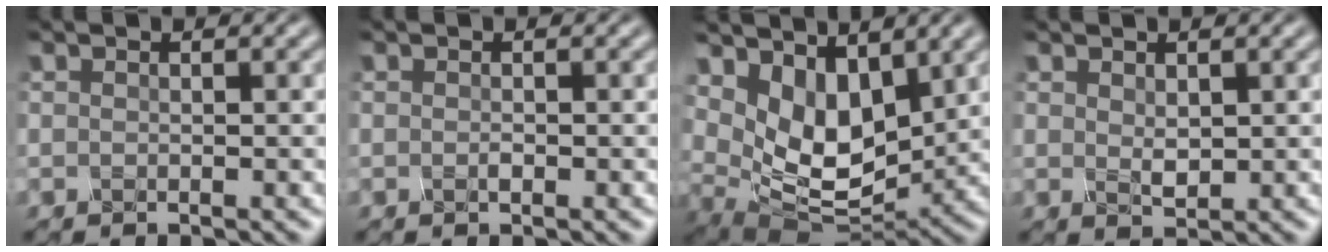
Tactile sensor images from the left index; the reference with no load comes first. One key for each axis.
{"total": 0.6, "fx": -0.6, "fy": -0.2, "fz": 0.0, "tx": -0.004, "ty": 0.003, "tz": -0.004}
{"total": 6.7, "fx": 2.7, "fy": 4.0, "fz": 4.6, "tx": -0.101, "ty": -0.015, "tz": 0.055}
{"total": 0.8, "fx": 0.3, "fy": 0.3, "fz": 0.7, "tx": -0.018, "ty": 0.001, "tz": 0.019}